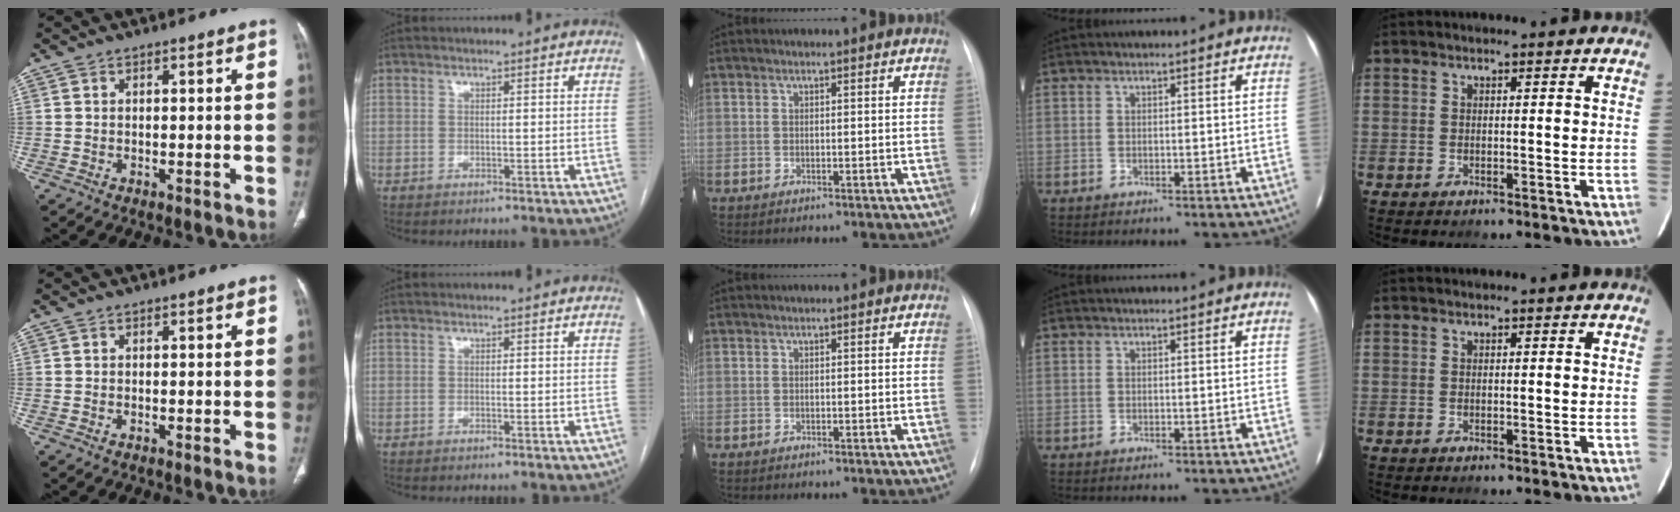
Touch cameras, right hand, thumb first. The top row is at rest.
{}